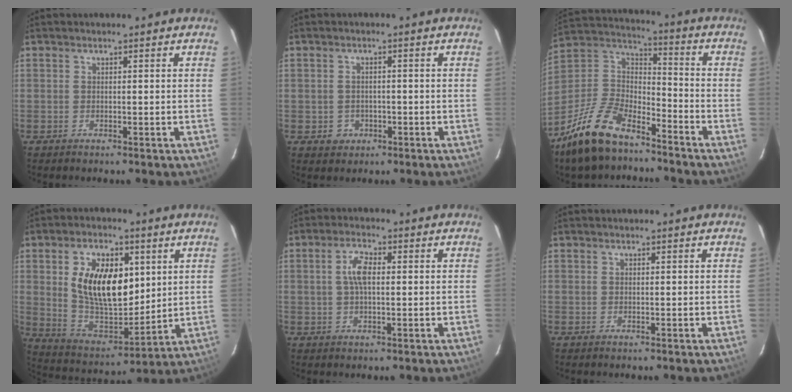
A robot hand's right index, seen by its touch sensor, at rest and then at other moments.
{"total": 3.3, "force": [-1.1, 3.1, 0.5], "torque": [-0.016, 0.006, -0.010]}
{"total": 19.7, "force": [-14.2, 8.2, 10.8], "torque": [-0.239, 0.000, -0.260]}
{"total": 14.8, "force": [3.5, 8.2, 11.8], "torque": [-0.222, 0.003, 0.079]}
{"total": 4.6, "force": [0.5, 2.1, 4.1], "torque": [-0.081, 0.010, 0.010]}
{"total": 0.0}